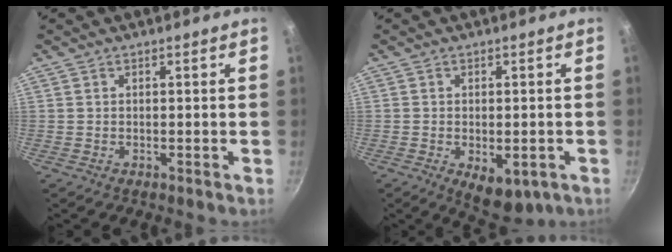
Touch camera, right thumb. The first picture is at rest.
{"total": 7.6, "force": [-2.6, 4.1, 5.9], "torque": [-0.060, 0.003, -0.022]}